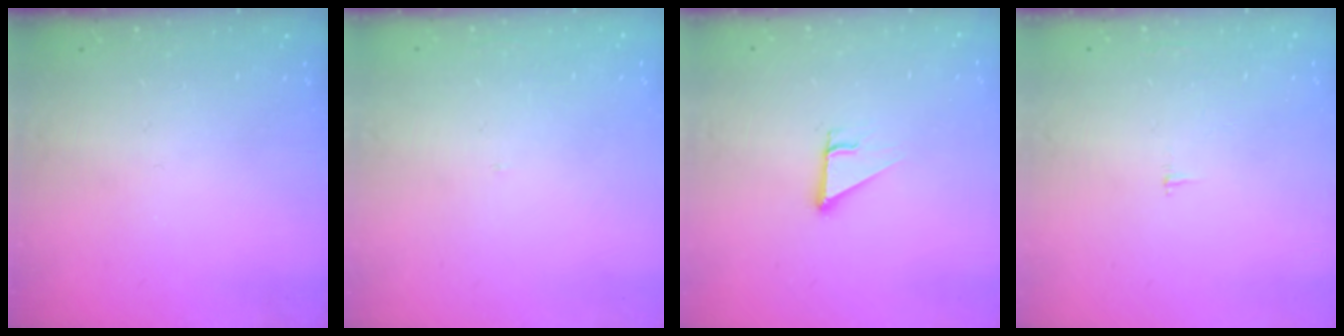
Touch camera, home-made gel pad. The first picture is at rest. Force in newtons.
{"total": 1.7, "press": 1.6, "slide": 0.1}
{"total": 2.5, "press": 2.5, "slide": 0.1}
{"total": 2.1, "press": 2.1, "slide": 0.2}